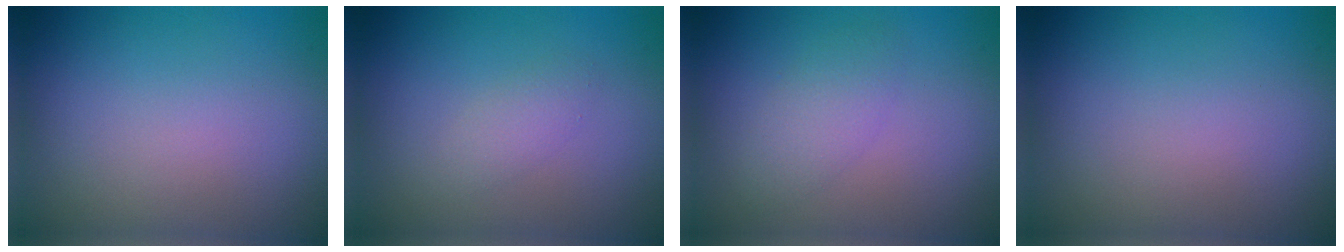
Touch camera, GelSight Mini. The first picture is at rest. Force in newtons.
{"total": 1.4, "press": 1.4, "slide": 0.1}
{"total": 2.3, "press": 2.3, "slide": 0.0}
{"total": 0.0}